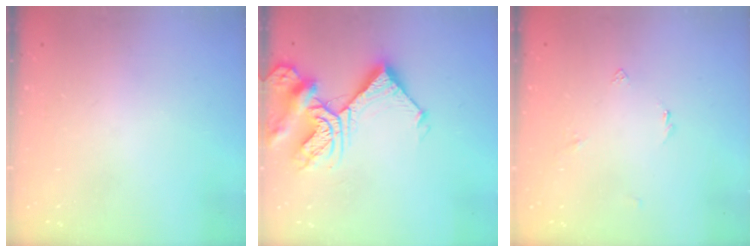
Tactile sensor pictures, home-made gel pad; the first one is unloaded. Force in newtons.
{"total": 14.3, "press": 14.2, "slide": 1.6}
{"total": 2.5, "press": 2.4, "slide": 0.5}